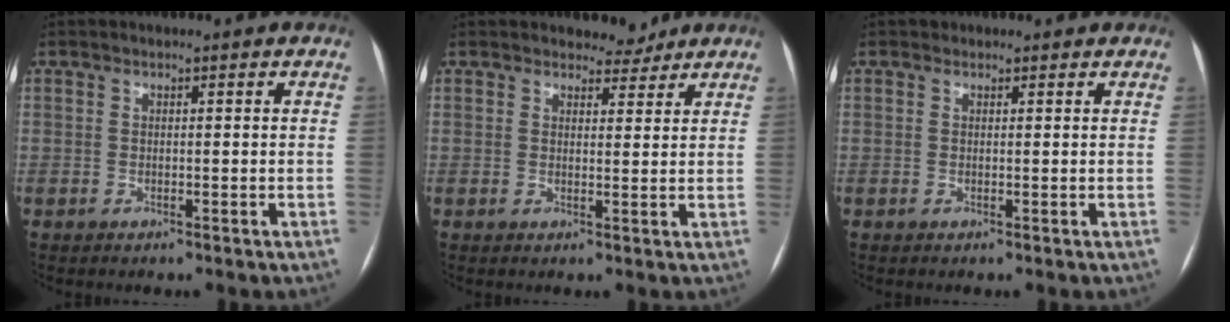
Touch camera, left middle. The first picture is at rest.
{"total": 3.0, "force": [2.7, 1.2, 0.1], "torque": [-0.001, -0.007, 0.034]}
{"total": 1.1, "force": [0.9, 0.8, 0.0], "torque": [0.004, 0.003, 0.006]}